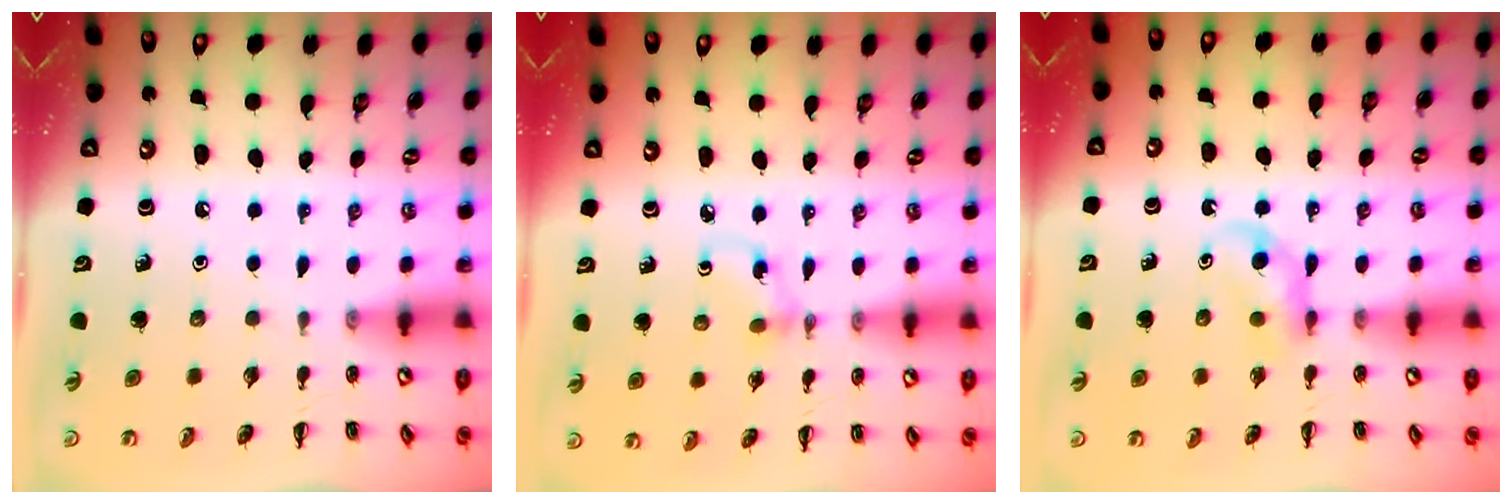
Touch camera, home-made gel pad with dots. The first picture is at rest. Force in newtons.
{"total": 2.8, "press": 2.6, "slide": 1.0}
{"total": 4.7, "press": 4.5, "slide": 1.4}